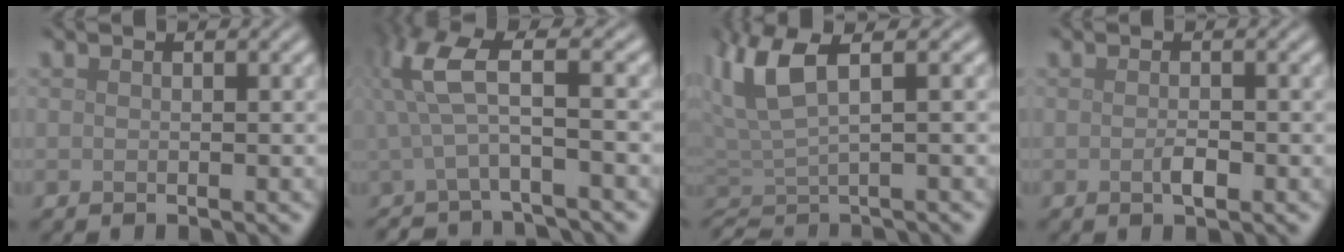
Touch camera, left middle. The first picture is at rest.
{"total": 4.7, "force": [-0.1, 1.1, 4.6], "torque": [-0.099, 0.001, -0.013]}
{"total": 4.8, "force": [1.4, 1.3, 4.4], "torque": [-0.092, 0.001, 0.022]}
{"total": 1.2, "force": [-0.4, 0.3, 1.1], "torque": [-0.021, -0.002, -0.007]}